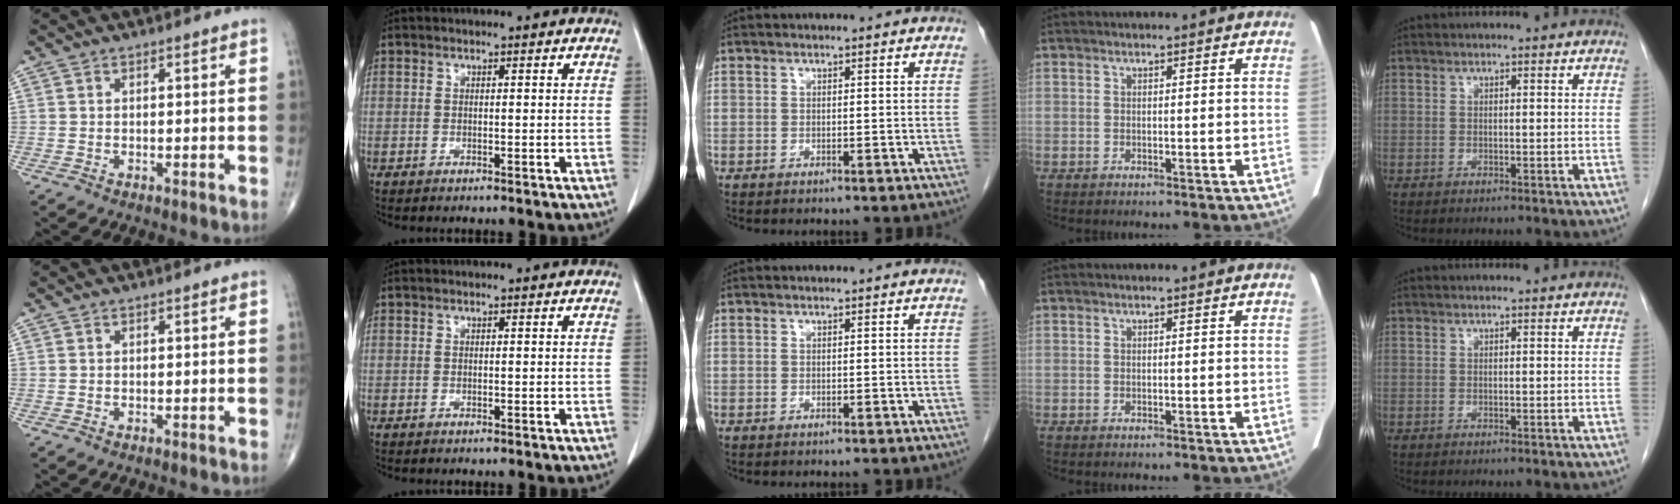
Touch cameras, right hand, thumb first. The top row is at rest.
{}